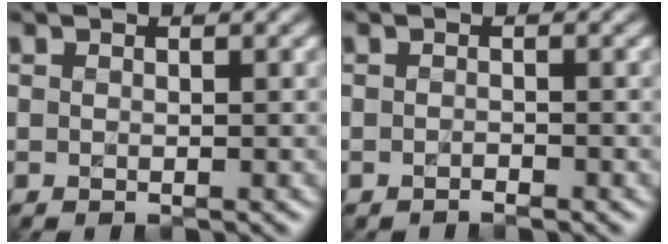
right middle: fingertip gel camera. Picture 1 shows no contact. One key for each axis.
{"total": 0.7, "fx": -0.6, "fy": 0.1, "fz": 0.3, "tx": -0.005, "ty": 0.003, "tz": -0.011}